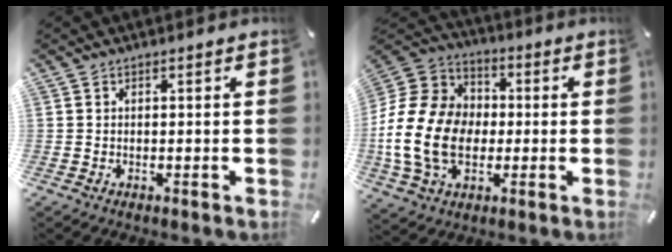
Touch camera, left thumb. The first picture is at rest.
{"total": 18.9, "force": [-3.0, 14.9, 11.2], "torque": [-0.254, 0.028, -0.054]}